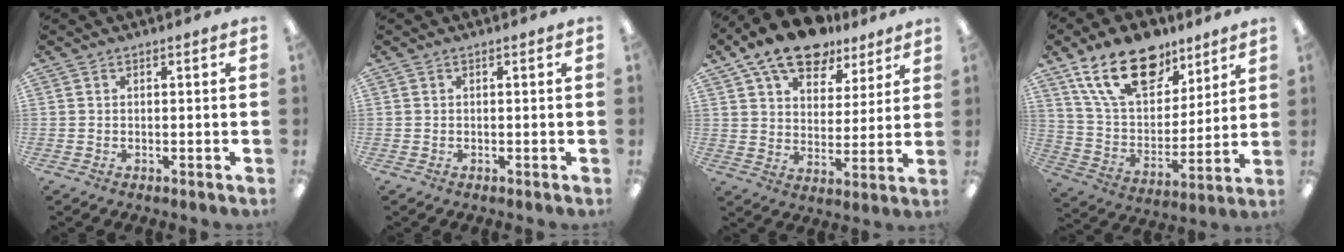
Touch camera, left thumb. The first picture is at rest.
{"total": 0.0}
{"total": 14.7, "force": [11.2, 7.2, 6.2], "torque": [-0.117, -0.061, 0.204]}
{"total": 20.3, "force": [12.9, 11.1, 11.0], "torque": [-0.193, -0.051, 0.233]}